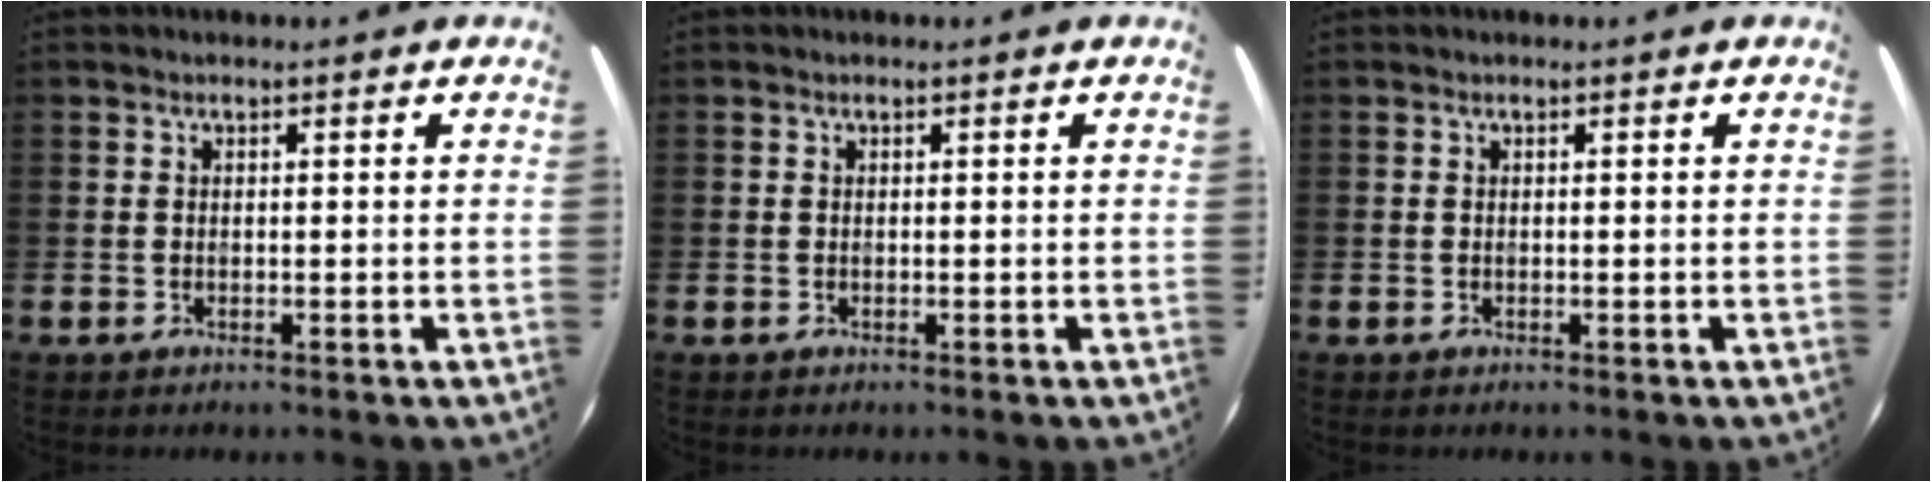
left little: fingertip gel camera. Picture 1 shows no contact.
{"total": 0.0}
{"total": 0.0}